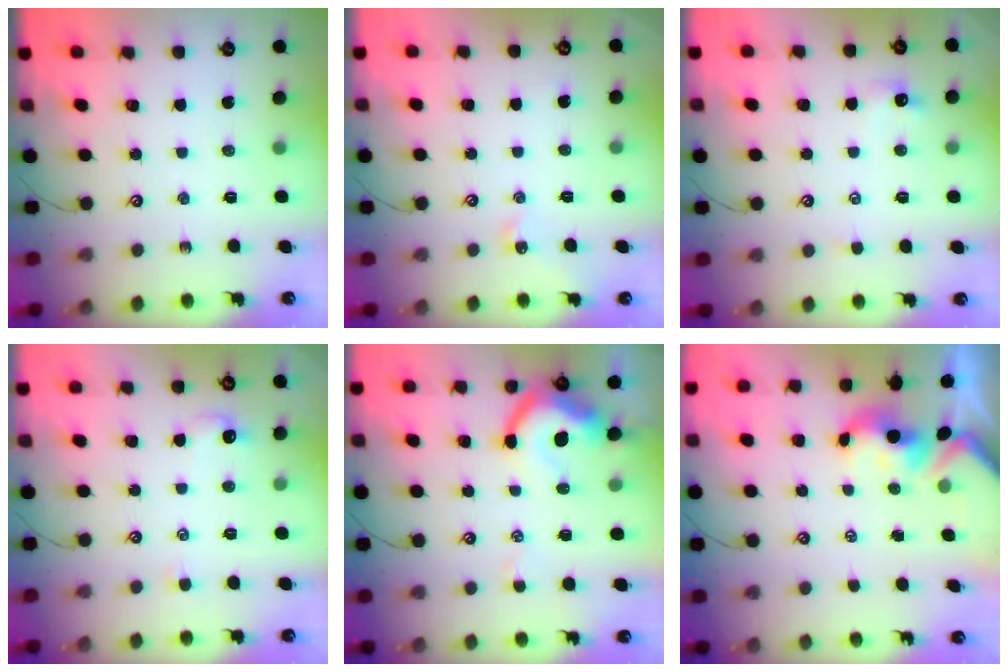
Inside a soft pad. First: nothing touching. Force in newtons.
{"total": 3.0, "press": 2.9, "slide": 0.5}
{"total": 0.6, "press": 0.2, "slide": 0.6}
{"total": 1.3, "press": 1.2, "slide": 0.5}
{"total": 7.9, "press": 7.8, "slide": 1.4}
{"total": 1.5, "press": 1.3, "slide": 0.7}